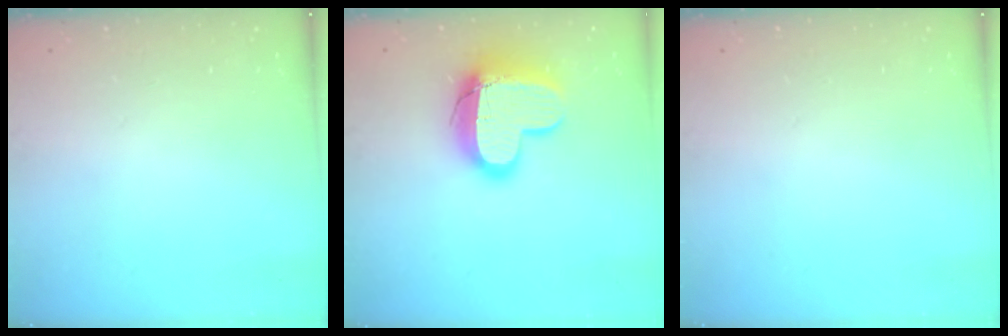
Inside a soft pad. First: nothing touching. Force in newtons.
{"total": 15.2, "press": 15.2, "slide": 1.4}
{"total": 0.0}